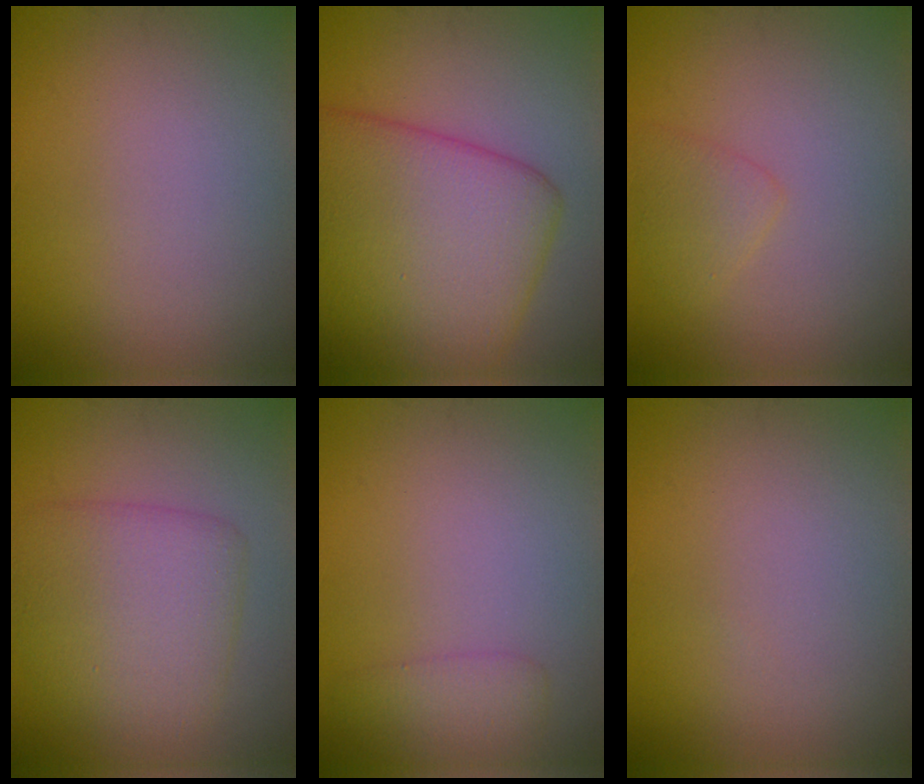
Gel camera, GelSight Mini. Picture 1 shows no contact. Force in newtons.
{"total": 11.1, "press": 11.1, "slide": 0.2}
{"total": 1.6, "press": 1.6, "slide": 0.1}
{"total": 5.8, "press": 5.8, "slide": 0.1}
{"total": 1.5, "press": 1.5, "slide": 0.2}
{"total": 0.0}